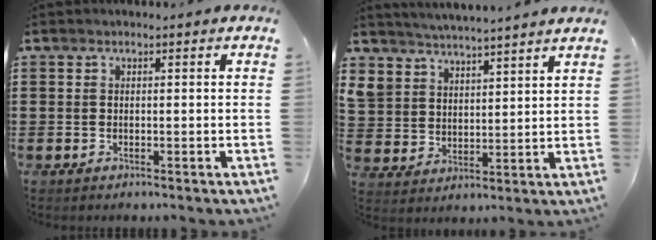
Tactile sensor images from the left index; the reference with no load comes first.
{"total": 4.8, "force": [4.8, 0.4, -0.5], "torque": [-0.016, -0.032, 0.085]}